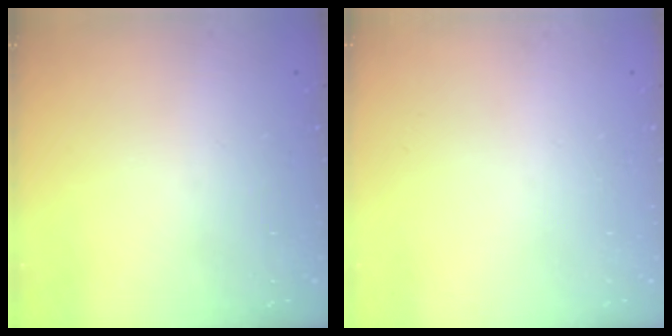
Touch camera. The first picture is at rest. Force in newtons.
{"total": 0.0}